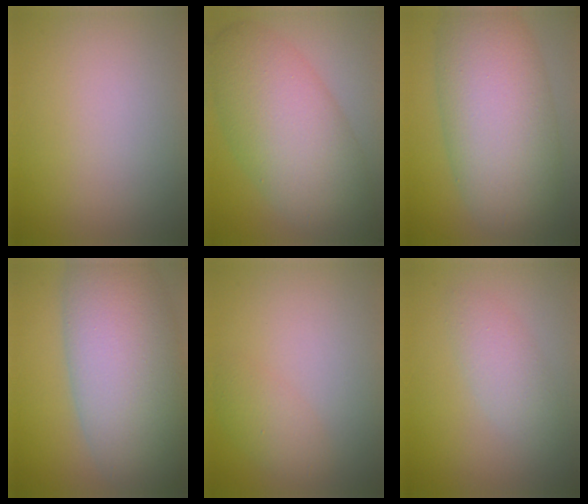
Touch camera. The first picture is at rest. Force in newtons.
{"total": 9.6, "press": 9.6, "slide": 0.2}
{"total": 10.4, "press": 10.4, "slide": 0.3}
{"total": 12.0, "press": 12.0, "slide": 0.6}
{"total": 1.7, "press": 1.7, "slide": 0.0}
{"total": 2.2, "press": 2.2, "slide": 0.2}